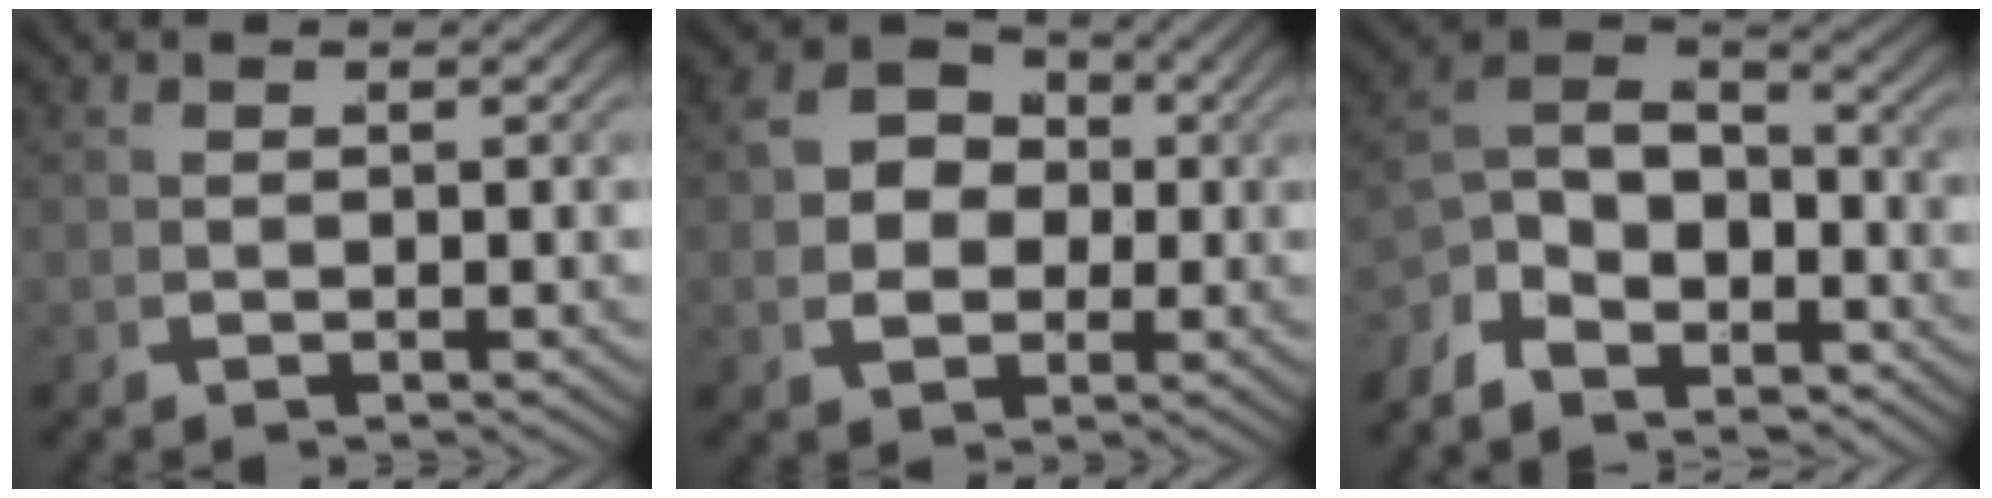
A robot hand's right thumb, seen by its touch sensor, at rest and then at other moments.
{"total": 8.2, "force": [1.1, 6.5, 4.9], "torque": [-0.098, -0.005, 0.019]}
{"total": 7.8, "force": [-0.1, 5.3, 5.7], "torque": [-0.117, -0.003, -0.007]}